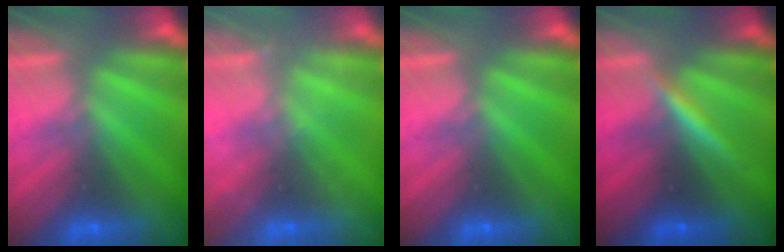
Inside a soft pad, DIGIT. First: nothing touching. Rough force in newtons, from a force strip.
{"total": 2.2}
{"total": 0.0}
{"total": 3.7}